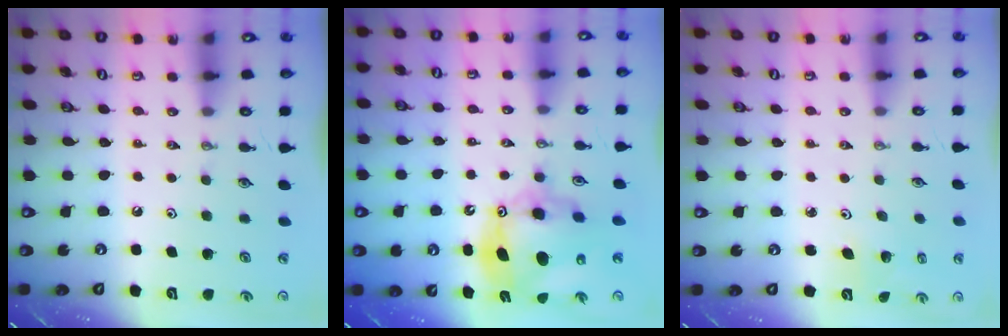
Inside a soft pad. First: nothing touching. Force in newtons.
{"total": 15.4, "press": 15.3, "slide": 1.6}
{"total": 1.9, "press": 1.9, "slide": 0.1}